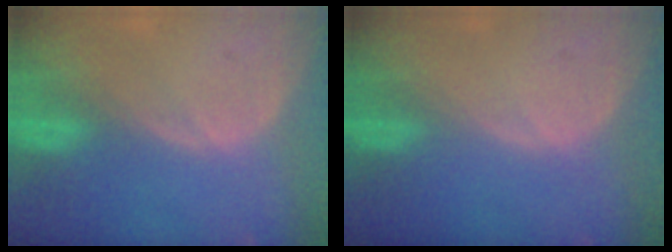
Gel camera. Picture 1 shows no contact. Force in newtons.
{"total": 0.0}